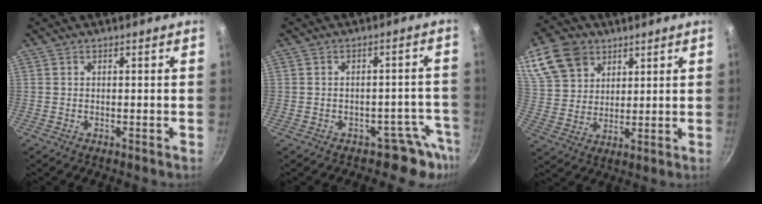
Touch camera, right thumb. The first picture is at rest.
{"total": 5.6, "force": [-4.1, 3.6, 1.0], "torque": [0.057, 0.059, -0.048]}
{"total": 12.8, "force": [6.8, 9.3, 5.5], "torque": [-0.088, -0.010, 0.132]}